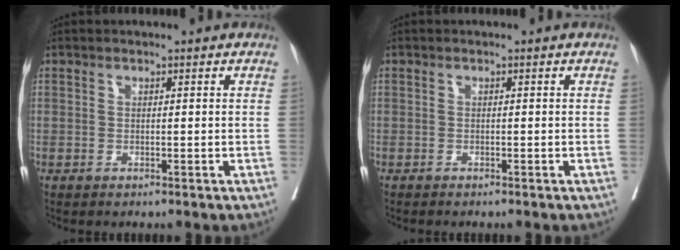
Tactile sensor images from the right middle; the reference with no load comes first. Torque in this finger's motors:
{"motor_torque": [0.22, -0.21, 0.04, 0.01]}